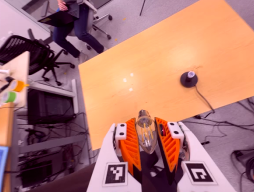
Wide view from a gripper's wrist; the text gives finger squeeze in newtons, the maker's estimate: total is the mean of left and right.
{"total": 13.9, "left": 14.7, "right": 13.2}